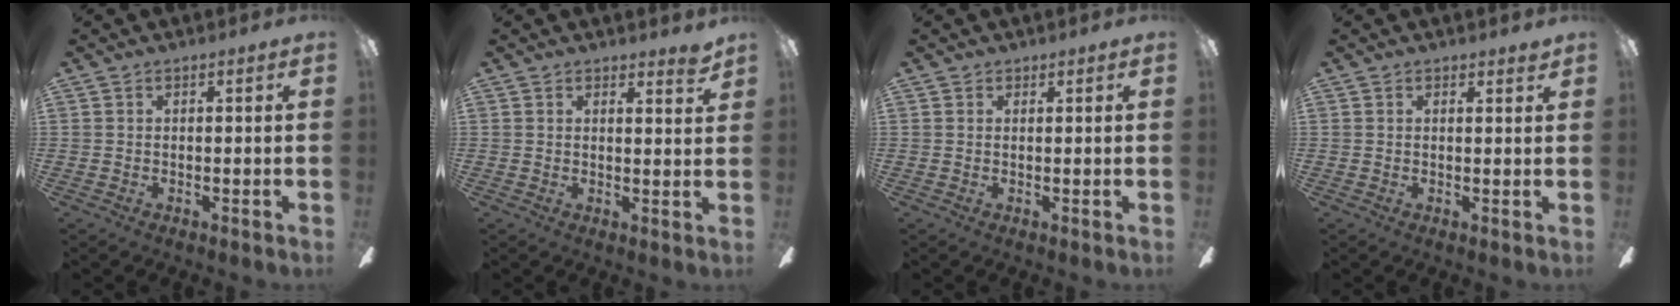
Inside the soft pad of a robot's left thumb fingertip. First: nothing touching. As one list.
[{"total": 2.7, "force": [2.4, 0.7, 1.1], "torque": [-0.001, -0.015, 0.037]}, {"total": 0.7, "force": [0.6, 0.3, -0.1], "torque": [0.010, -0.003, 0.009]}, {"total": 1.2, "force": [1.1, 0.4, 0.4], "torque": [0.008, -0.006, 0.016]}]